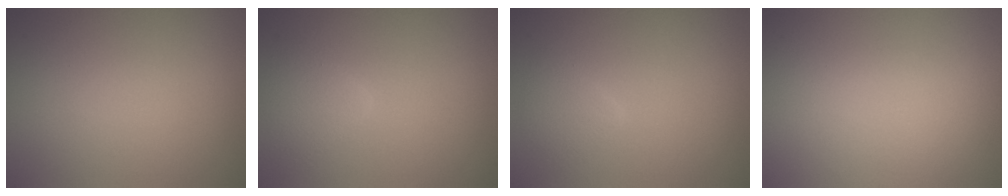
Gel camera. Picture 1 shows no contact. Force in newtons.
{"total": 2.3, "press": 2.2, "slide": 0.2}
{"total": 1.6, "press": 1.6, "slide": 0.1}
{"total": 0.5, "press": 0.5, "slide": 0.0}